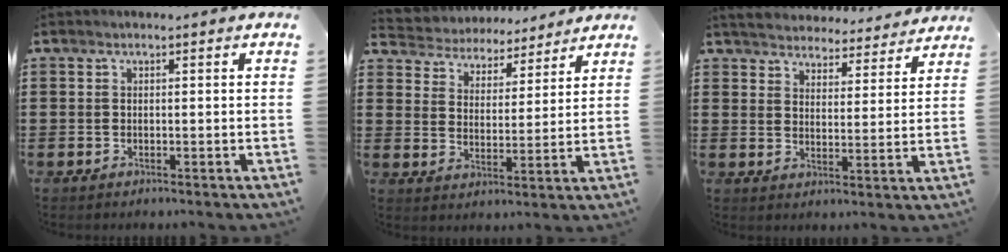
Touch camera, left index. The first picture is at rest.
{"total": 4.4, "force": [4.3, 0.7, -0.4], "torque": [-0.021, -0.030, 0.072]}
{"total": 4.4, "force": [4.4, 0.2, -0.3], "torque": [-0.021, -0.033, 0.074]}